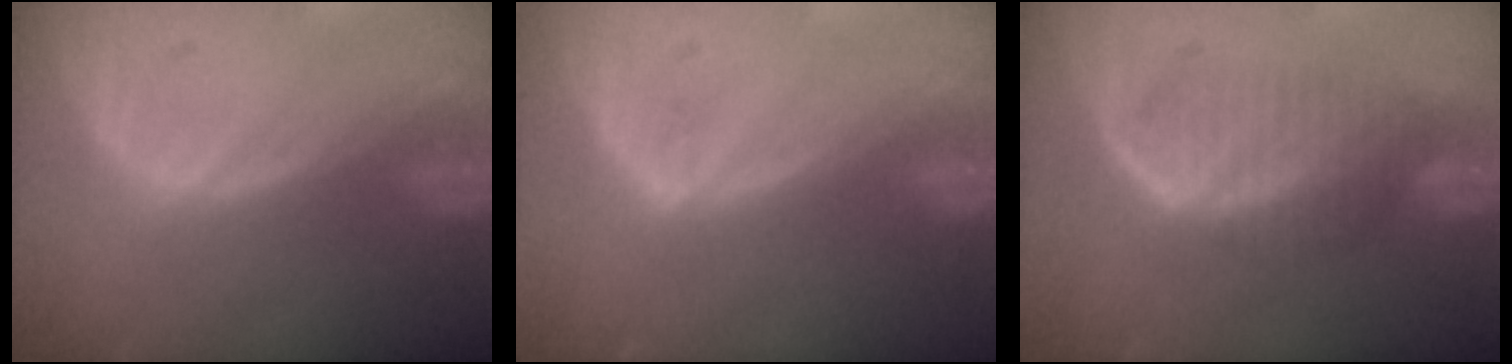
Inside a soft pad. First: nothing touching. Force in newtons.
{"total": 1.5, "press": 1.1, "slide": 1.0}
{"total": 6.2, "press": 5.8, "slide": 2.4}